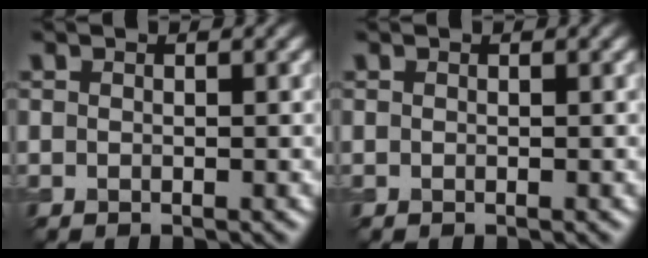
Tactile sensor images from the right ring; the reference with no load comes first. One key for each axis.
{"total": 0.0}